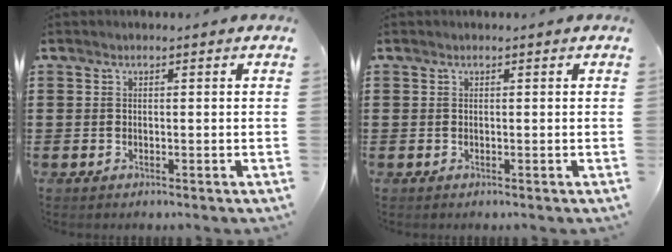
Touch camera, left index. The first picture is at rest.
{"total": 0.0}